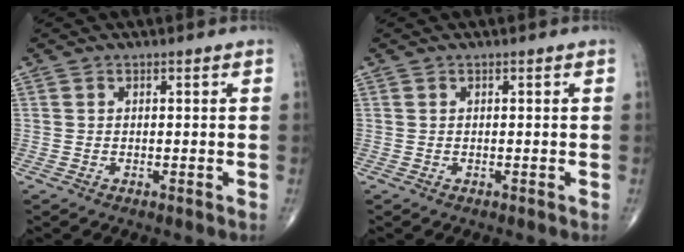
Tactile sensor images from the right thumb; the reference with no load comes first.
{"total": 0.0}